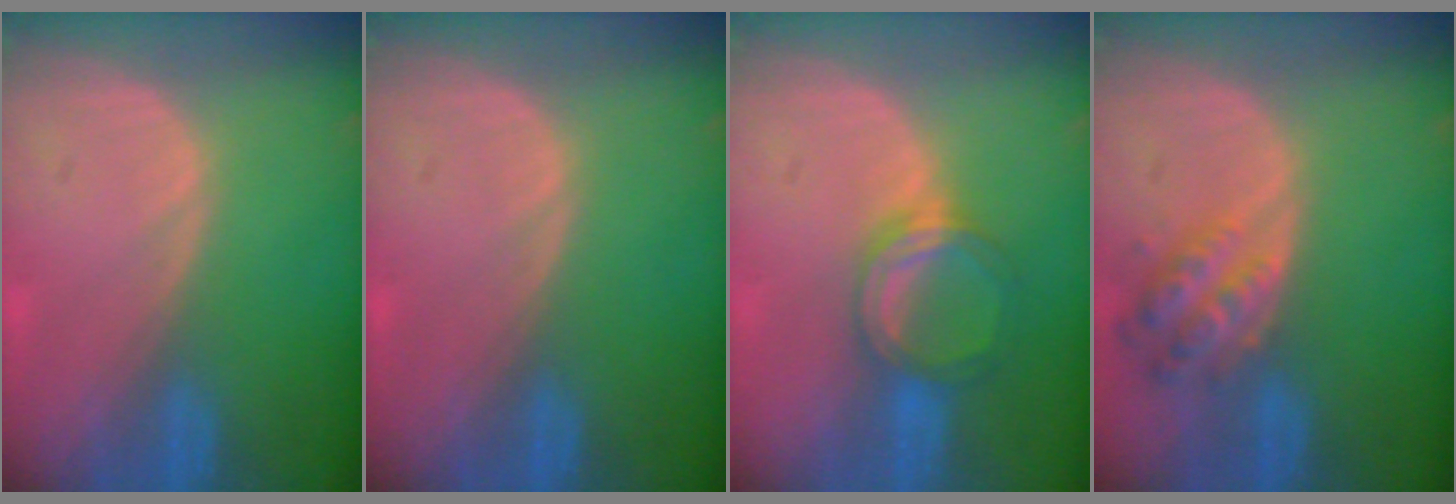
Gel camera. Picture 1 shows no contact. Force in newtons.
{"total": 0.0}
{"total": 5.2, "press": 4.9, "slide": 1.5}
{"total": 6.0, "press": 5.6, "slide": 2.3}